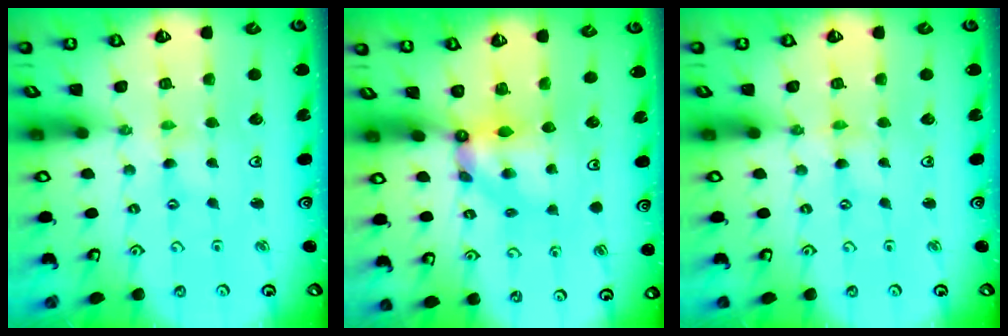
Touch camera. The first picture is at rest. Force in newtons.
{"total": 5.9, "press": 5.9, "slide": 0.3}
{"total": 0.0}